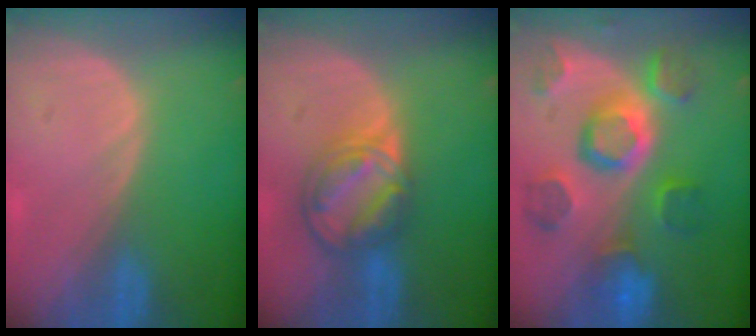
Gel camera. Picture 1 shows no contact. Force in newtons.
{"total": 8.2, "press": 7.0, "slide": 4.4}
{"total": 11.6, "press": 10.1, "slide": 5.6}